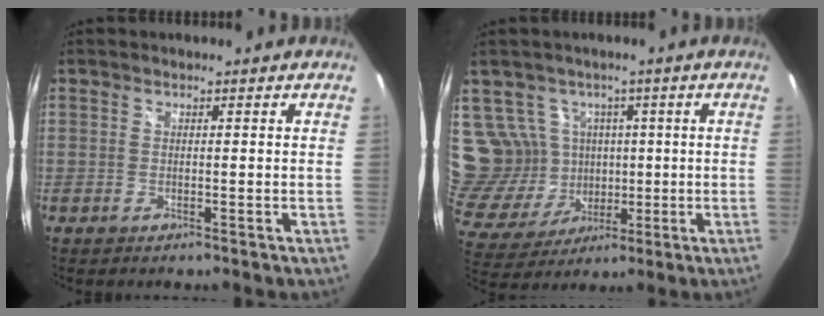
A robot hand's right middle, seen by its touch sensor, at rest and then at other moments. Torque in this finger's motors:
{"motor_torque": [-0.47, 0.13, -0.04, -0.02]}